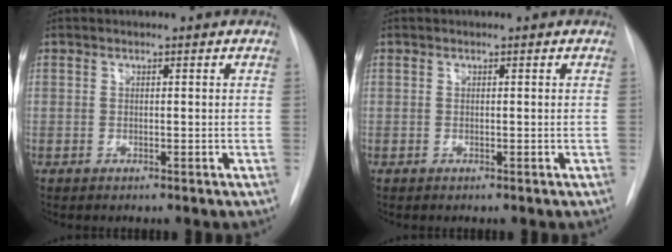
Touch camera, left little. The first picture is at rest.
{"total": 0.0}